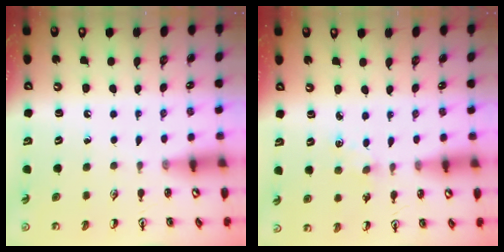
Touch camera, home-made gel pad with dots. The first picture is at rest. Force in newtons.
{"total": 1.7, "press": 1.6, "slide": 0.3}